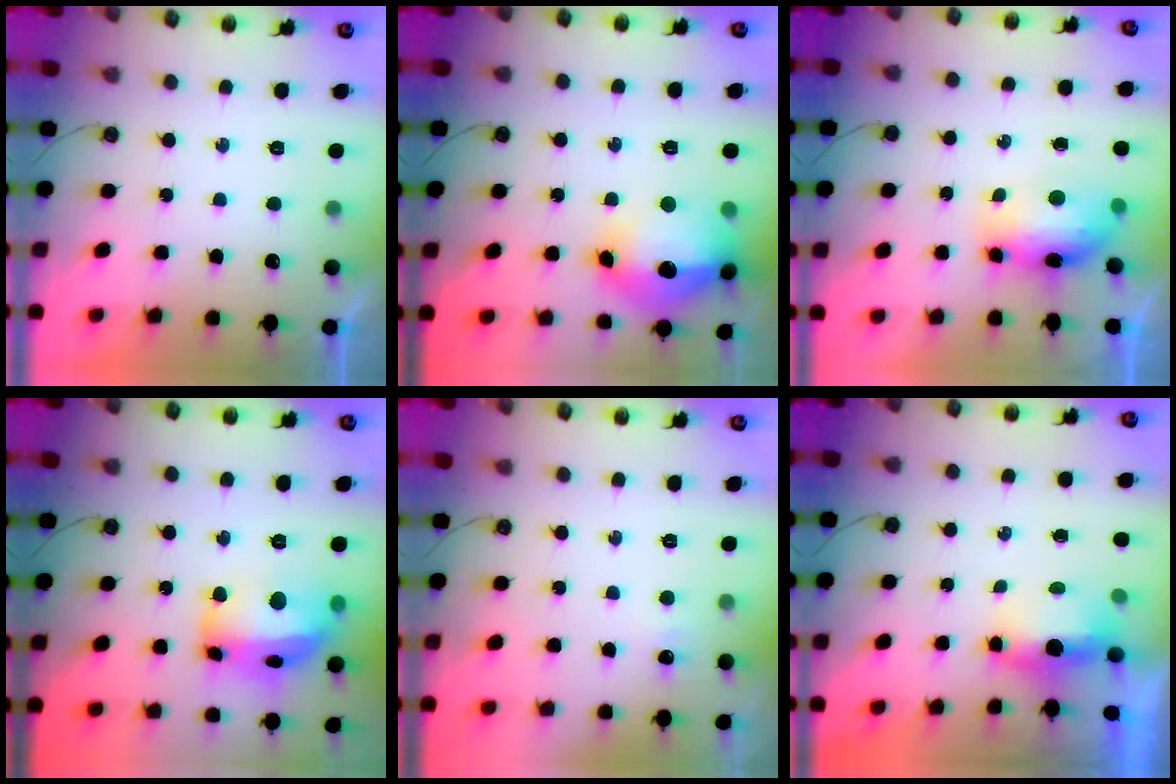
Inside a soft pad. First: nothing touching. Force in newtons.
{"total": 19.6, "press": 19.5, "slide": 1.8}
{"total": 8.6, "press": 8.5, "slide": 1.0}
{"total": 17.7, "press": 17.6, "slide": 2.1}
{"total": 3.7, "press": 3.7, "slide": 0.4}
{"total": 5.1, "press": 5.0, "slide": 1.1}